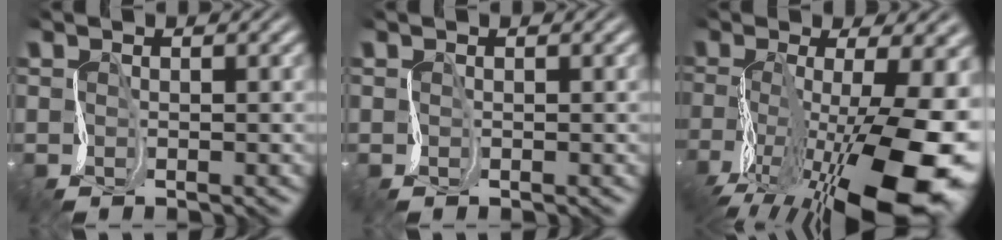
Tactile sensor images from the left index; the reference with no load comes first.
{"total": 0.0}
{"total": 13.5, "force": [-4.5, 5.3, 11.6], "torque": [-0.225, -0.007, -0.076]}